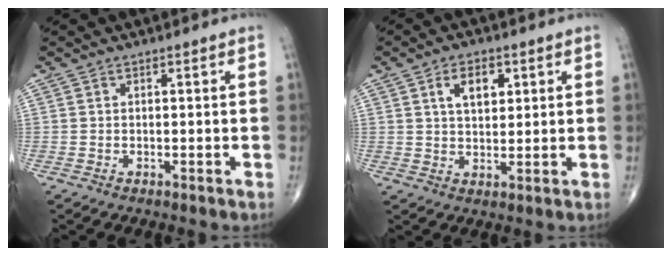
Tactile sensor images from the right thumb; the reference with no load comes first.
{"total": 6.2, "force": [2.4, 3.7, 4.3], "torque": [-0.055, -0.009, 0.041]}